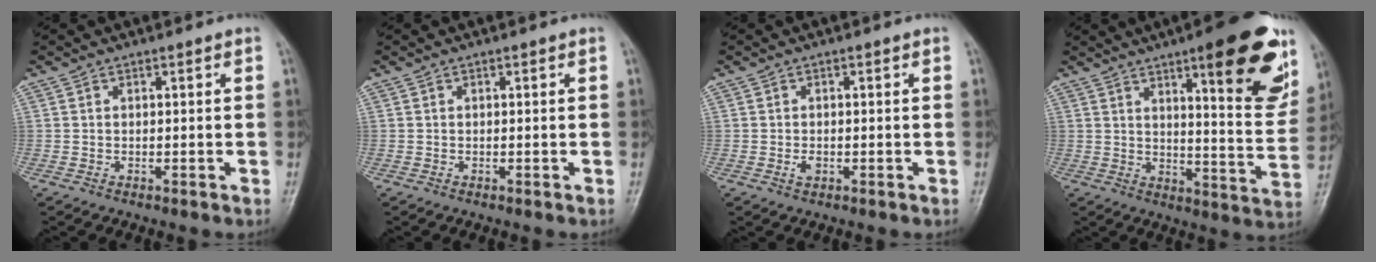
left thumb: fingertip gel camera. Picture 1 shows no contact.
{"total": 0.0}
{"total": 1.3, "force": [-0.6, 0.9, 0.8], "torque": [-0.014, 0.000, -0.010]}
{"total": 20.1, "force": [10.8, 4.9, 16.3], "torque": [-0.170, -0.054, 0.147]}